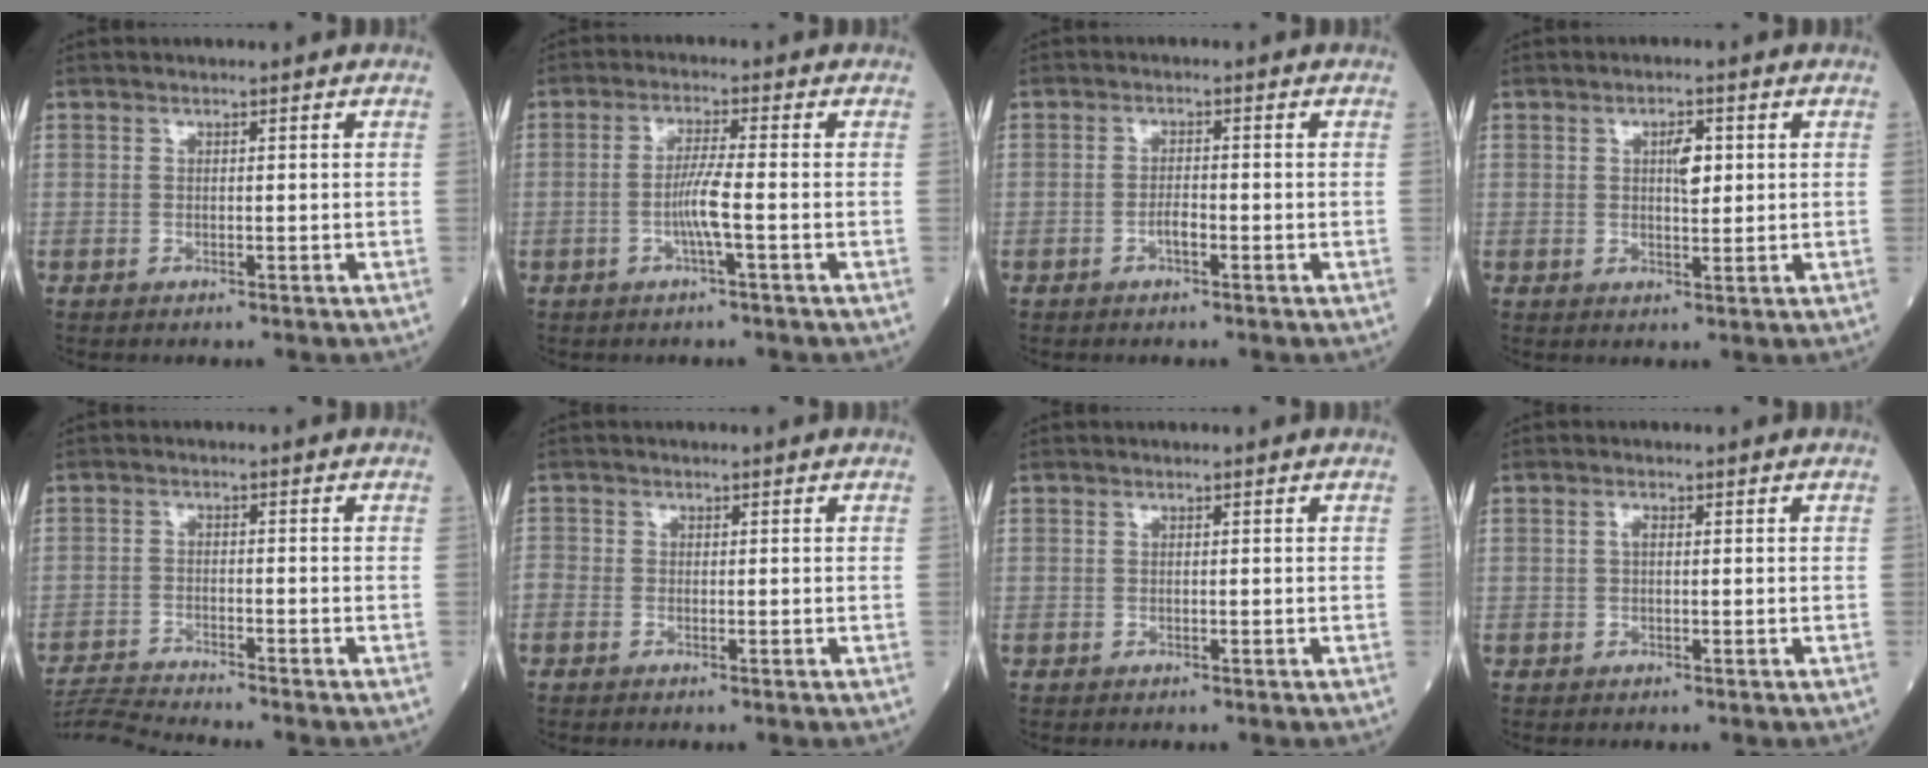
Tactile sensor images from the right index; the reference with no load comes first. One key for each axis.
{"total": 4.2, "fx": -1.2, "fy": -0.5, "fz": 4.0, "tx": -0.081, "ty": 0.001, "tz": -0.026}
{"total": 1.7, "fx": -0.9, "fy": 0.5, "fz": 1.4, "tx": -0.024, "ty": 0.004, "tz": -0.016}
{"total": 3.2, "fx": 0.8, "fy": 1.2, "fz": 2.9, "tx": -0.047, "ty": 0.003, "tz": 0.013}
{"total": 6.5, "fx": -6.1, "fy": -2.1, "fz": 0.5, "tx": -0.013, "ty": -0.012, "tz": -0.113}
{"total": 1.5, "fx": -0.6, "fy": 1.2, "fz": 0.8, "tx": -0.026, "ty": 0.003, "tz": -0.014}
{"total": 0.0}
{"total": 0.9, "fx": 0.1, "fy": 0.4, "fz": 0.8, "tx": -0.017, "ty": 0.002, "tz": 0.000}